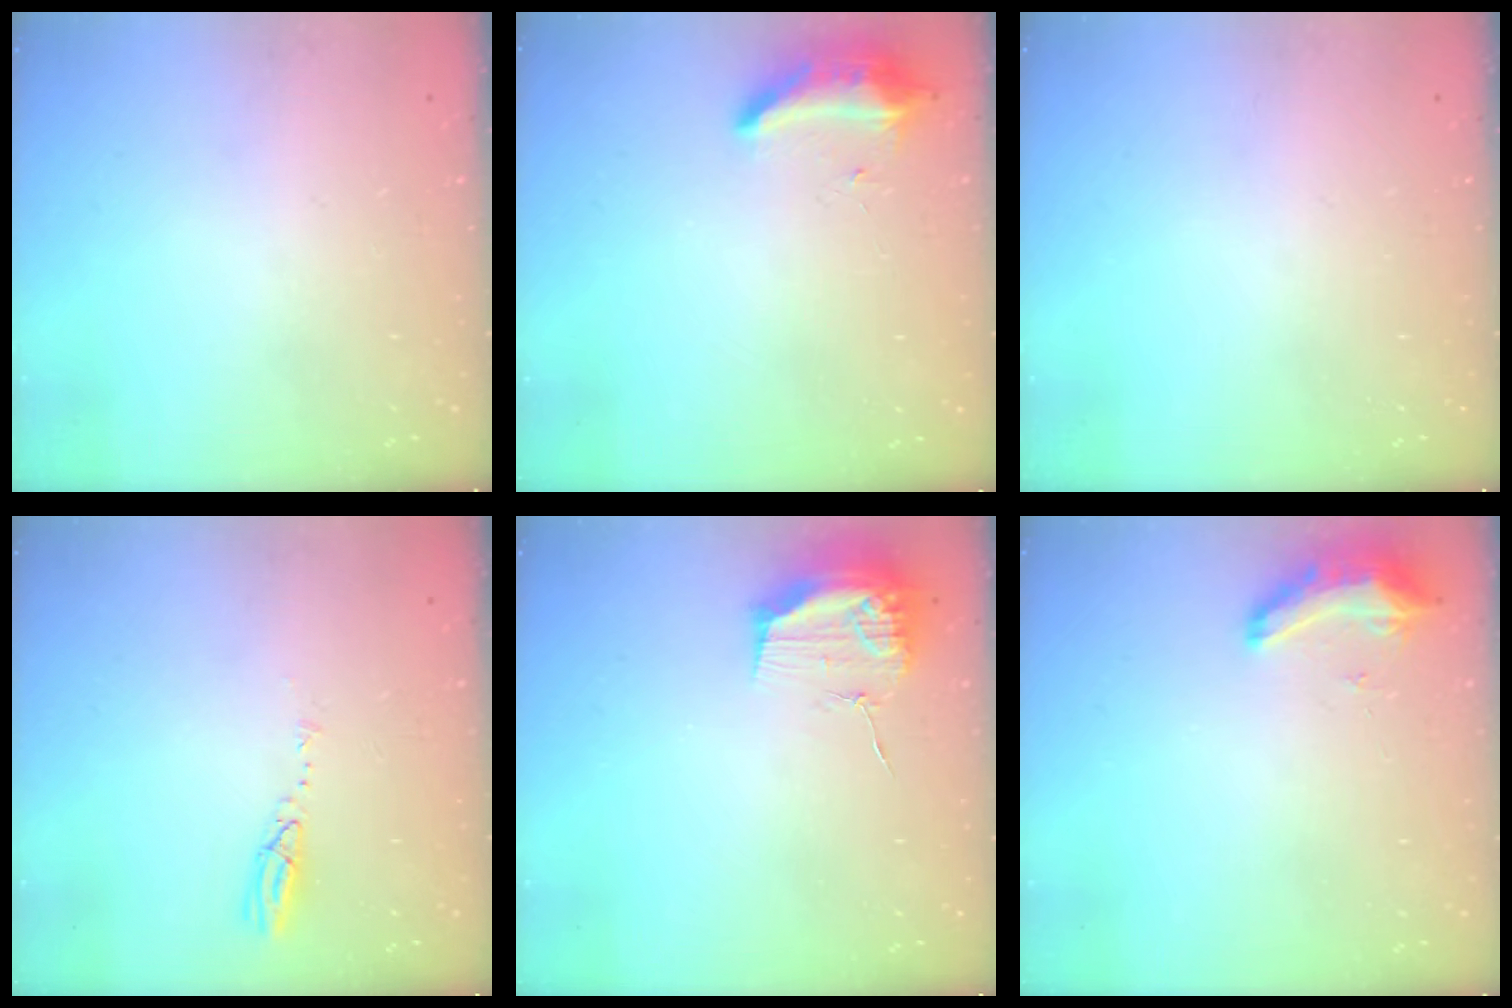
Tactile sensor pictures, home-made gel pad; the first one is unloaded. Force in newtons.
{"total": 8.2, "press": 8.2, "slide": 0.7}
{"total": 0.0}
{"total": 3.7, "press": 3.7, "slide": 0.2}
{"total": 13.1, "press": 13.1, "slide": 0.1}
{"total": 8.8, "press": 8.8, "slide": 0.2}